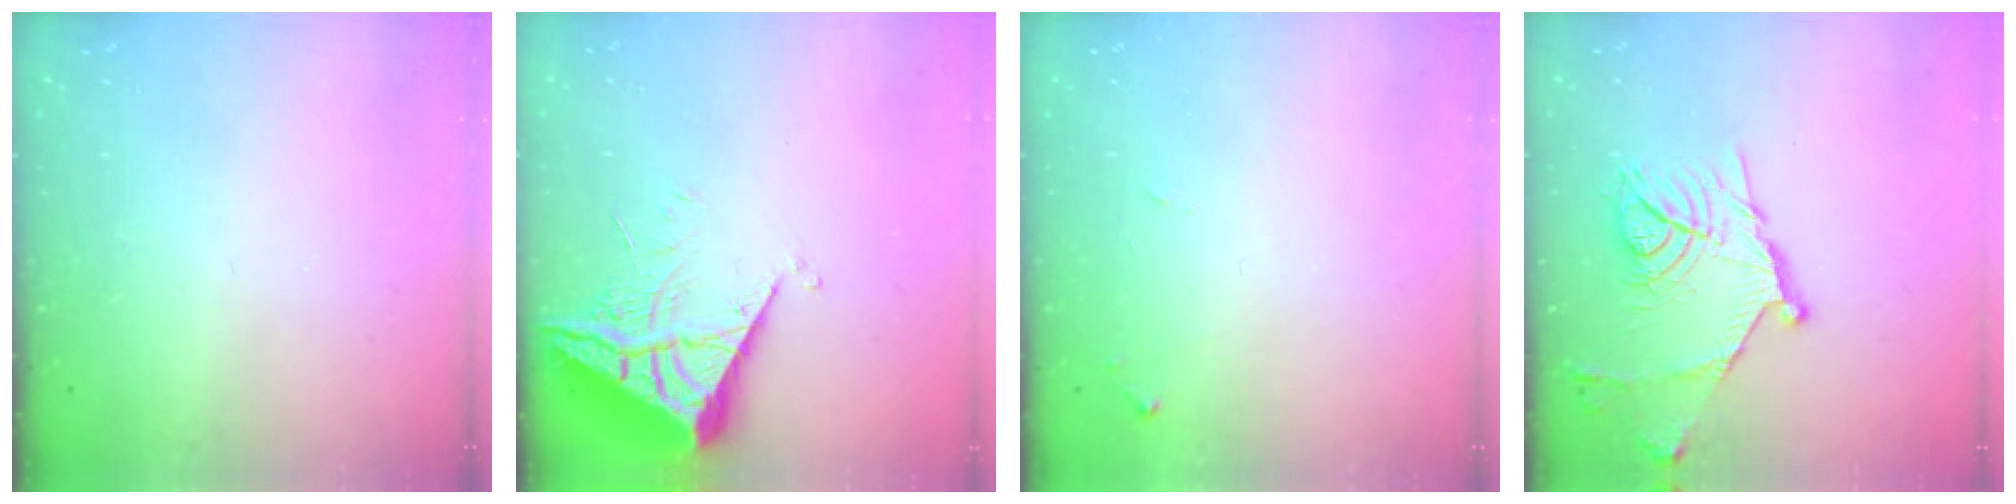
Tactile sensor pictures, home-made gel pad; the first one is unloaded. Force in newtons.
{"total": 6.6, "press": 6.6, "slide": 0.6}
{"total": 5.4, "press": 5.4, "slide": 0.4}
{"total": 15.9, "press": 15.9, "slide": 0.3}